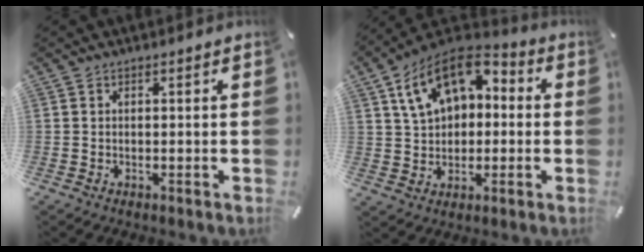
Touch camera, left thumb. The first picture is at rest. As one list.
[{"total": 13.8, "force": [5.3, 10.2, 7.7], "torque": [-0.149, -0.009, 0.099]}]